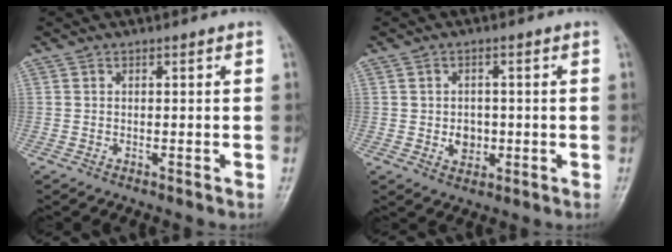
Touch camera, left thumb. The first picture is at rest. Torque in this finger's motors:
{"motor_torque": [-0.15, 0.10, -0.04, -0.05, 0.00]}